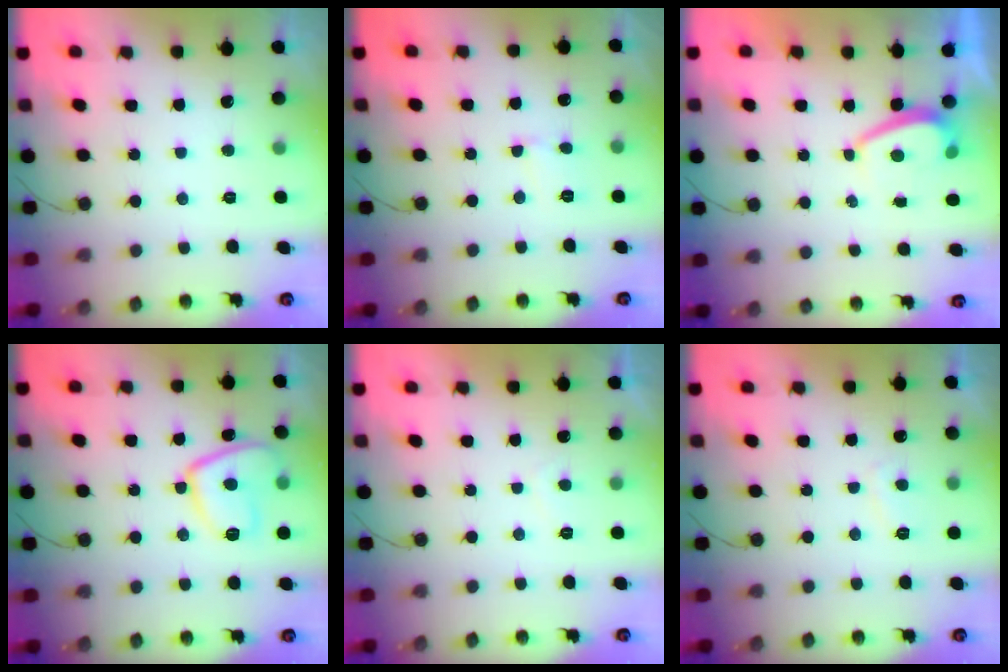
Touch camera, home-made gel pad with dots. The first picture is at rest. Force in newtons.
{"total": 2.6, "press": 2.6, "slide": 0.3}
{"total": 1.2, "press": 1.1, "slide": 0.5}
{"total": 10.8, "press": 10.8, "slide": 1.3}
{"total": 0.9, "press": 0.7, "slide": 0.5}
{"total": 2.6, "press": 2.5, "slide": 0.8}